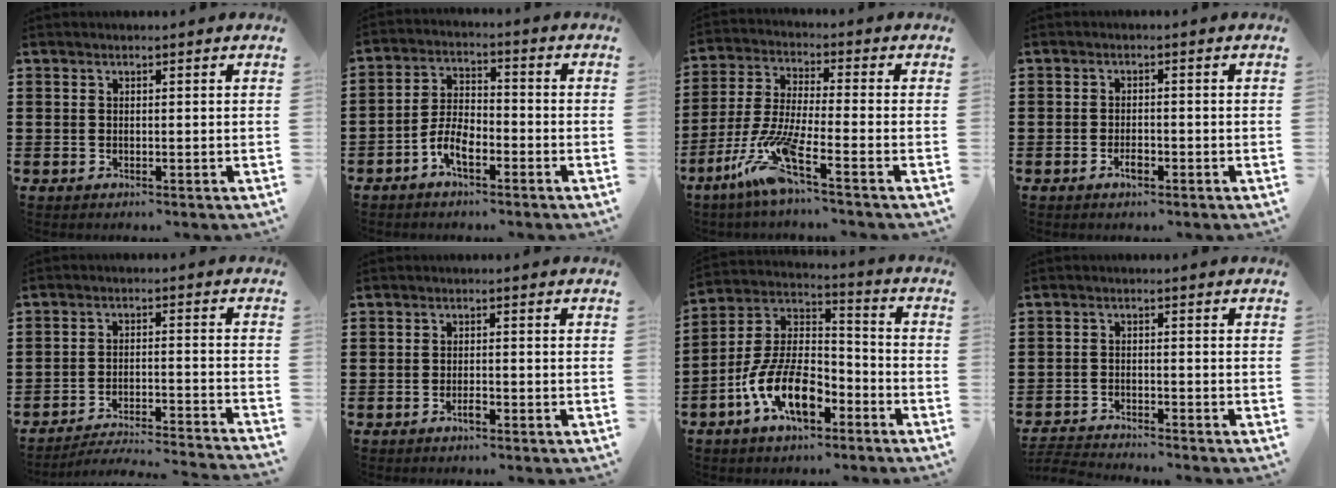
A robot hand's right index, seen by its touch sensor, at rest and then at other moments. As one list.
[{"total": 5.5, "force": [-3.2, 2.4, 3.8], "torque": [-0.092, 0.006, -0.067]}, {"total": 10.2, "force": [-6.4, 0.7, 7.9], "torque": [-0.196, -0.022, -0.134]}, {"total": 2.2, "force": [-1.1, 0.8, 1.7], "torque": [-0.031, 0.001, -0.020]}, {"total": 3.9, "force": [-3.7, -0.3, 1.1], "torque": [-0.034, -0.013, -0.082]}, {"total": 2.0, "force": [-1.2, 0.5, 1.4], "torque": [-0.027, 0.000, -0.022]}, {"total": 11.7, "force": [-6.2, 5.1, 8.6], "torque": [-0.201, -0.004, -0.121]}, {"total": 2.9, "force": [-2.9, -0.2, -0.1], "torque": [-0.002, -0.003, -0.063]}]